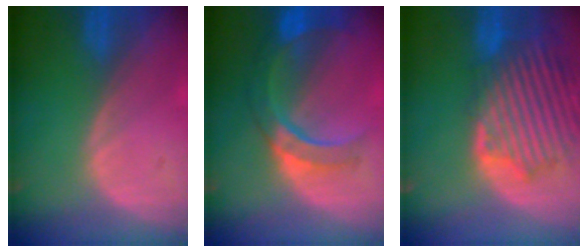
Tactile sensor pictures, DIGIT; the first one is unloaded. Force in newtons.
{"total": 8.8, "press": 8.0, "slide": 3.7}
{"total": 13.5, "press": 11.7, "slide": 6.8}